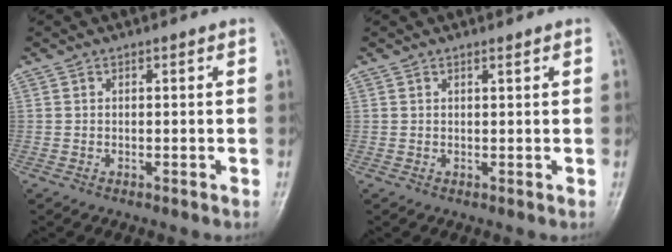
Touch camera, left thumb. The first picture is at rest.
{"total": 0.8, "force": [0.6, 0.1, 0.5], "torque": [-0.009, -0.004, 0.011]}